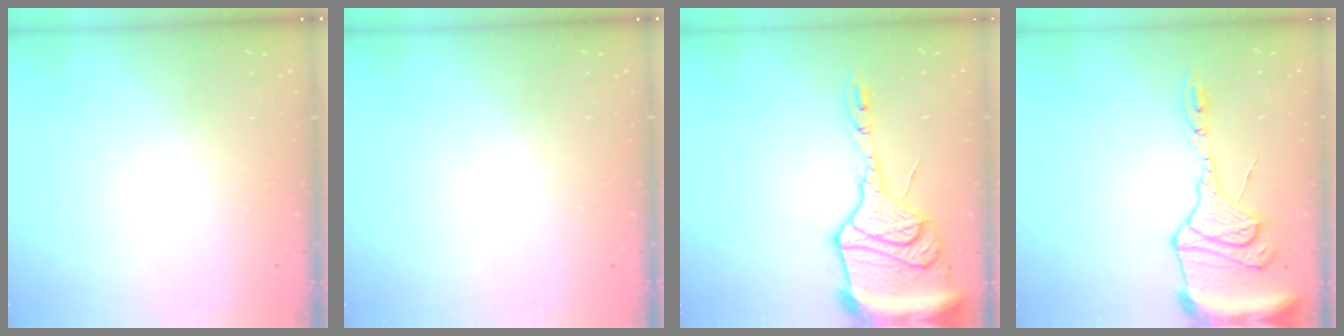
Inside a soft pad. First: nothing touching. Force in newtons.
{"total": 0.0}
{"total": 20.8, "press": 20.6, "slide": 2.6}
{"total": 15.3, "press": 15.2, "slide": 1.4}